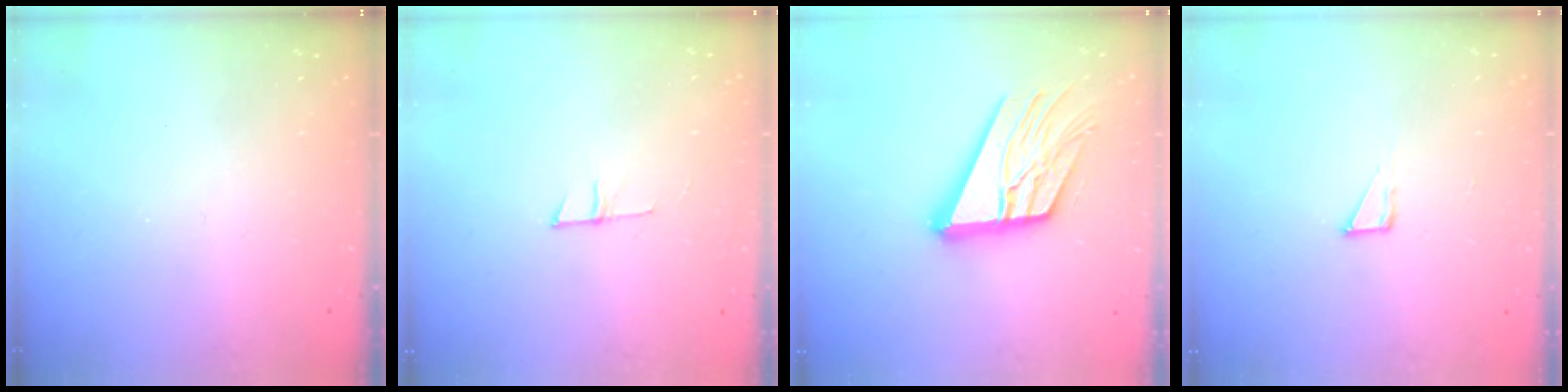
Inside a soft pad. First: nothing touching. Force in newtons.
{"total": 4.7, "press": 4.7, "slide": 0.3}
{"total": 17.6, "press": 17.5, "slide": 2.2}
{"total": 2.6, "press": 2.6, "slide": 0.1}